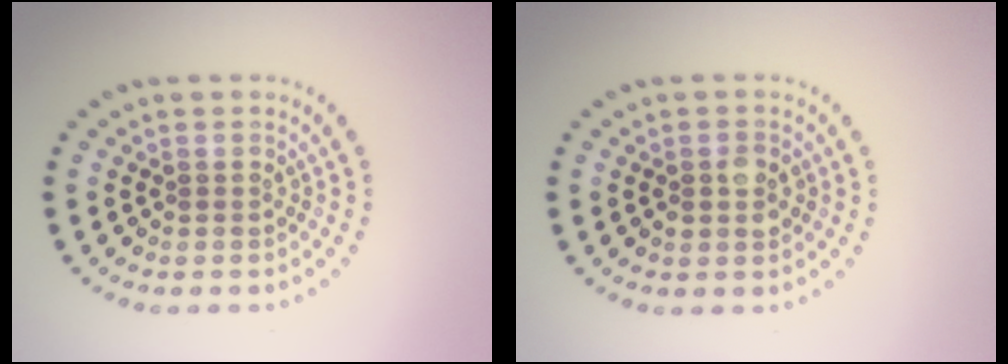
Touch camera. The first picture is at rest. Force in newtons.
{"total": 2.3, "press": 2.3, "slide": 0.1}